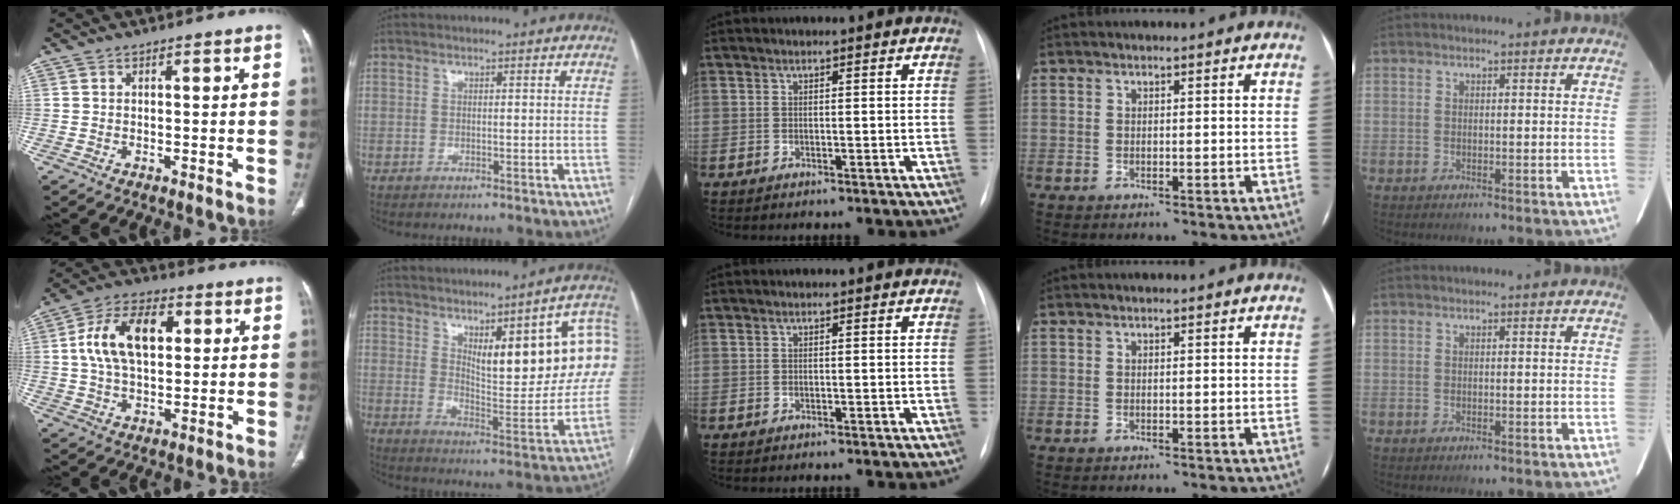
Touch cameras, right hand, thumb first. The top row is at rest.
{"thumb": {"total": 13.7, "force": [2.6, 8.0, 10.8], "torque": [-0.187, 0.016, 0.043]}, "index": {"total": 18.9, "force": [5.8, 5.5, 17.1], "torque": [-0.223, -0.001, 0.083]}}